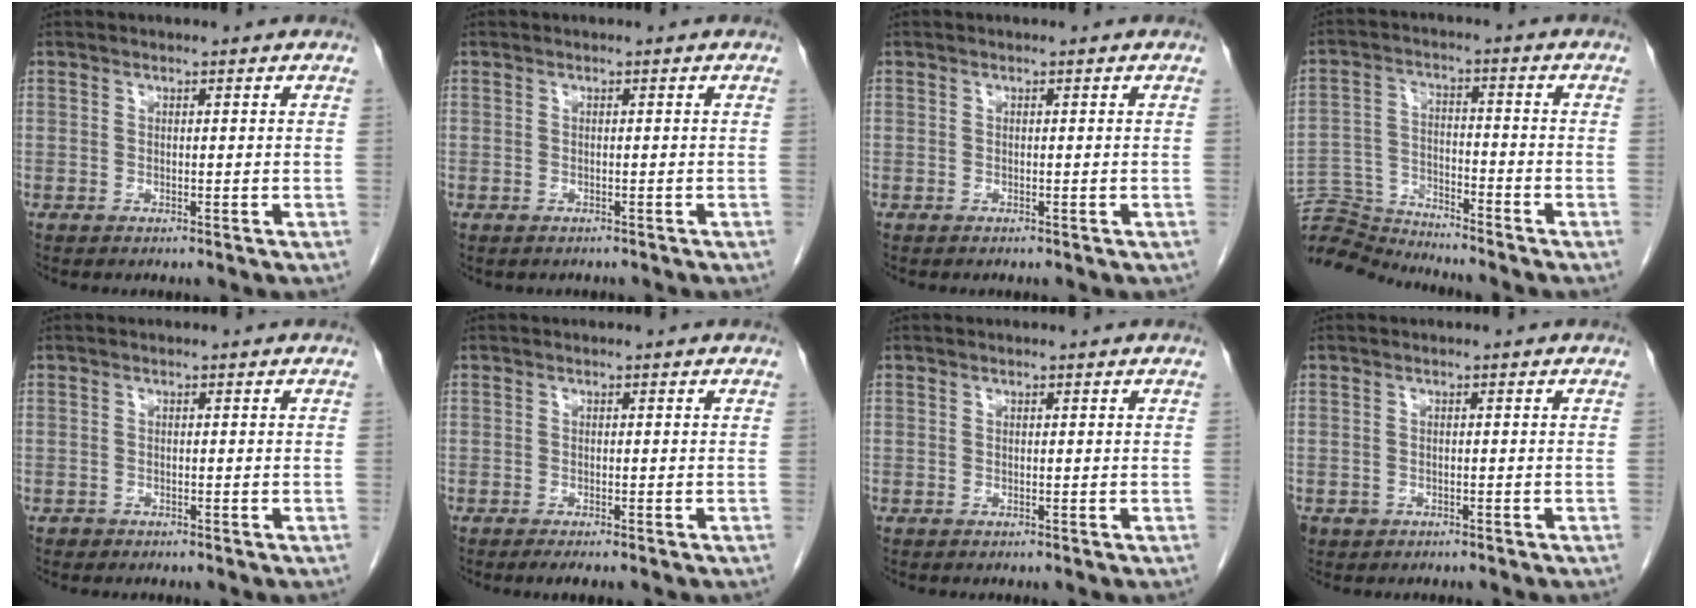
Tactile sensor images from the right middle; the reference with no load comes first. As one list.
[{"total": 1.0, "force": [-0.9, 0.5, 0.2], "torque": [-0.009, 0.000, -0.012]}, {"total": 0.5, "force": [-0.4, 0.3, 0.2], "torque": [-0.011, 0.000, -0.003]}, {"total": 9.8, "force": [-9.7, -0.8, -0.4], "torque": [0.003, 0.013, -0.183]}, {"total": 0.6, "force": [-0.4, 0.4, 0.0], "torque": [-0.007, 0.002, -0.008]}, {"total": 3.0, "force": [-2.3, 0.5, 1.8], "torque": [-0.022, -0.007, -0.028]}, {"total": 0.0}, {"total": 1.6, "force": [-0.9, 1.3, 0.2], "torque": [-0.010, 0.003, -0.011]}]